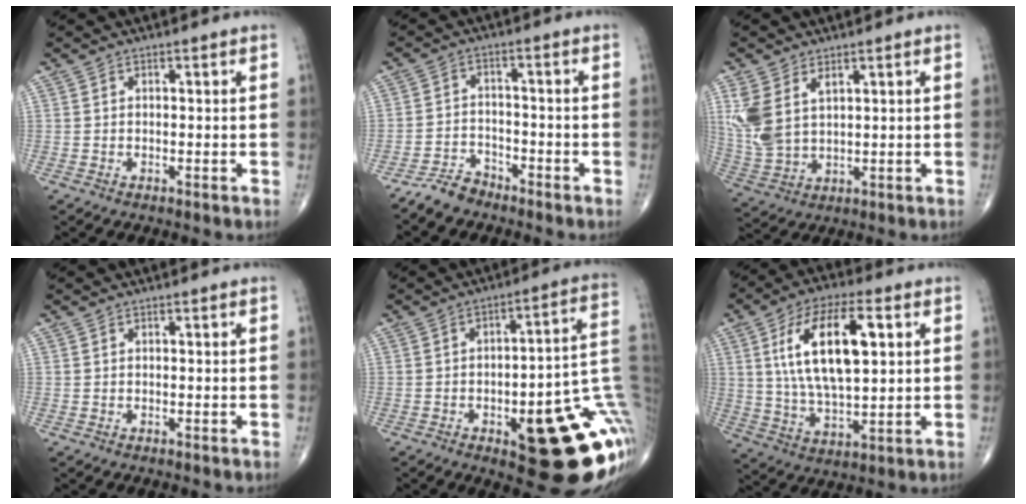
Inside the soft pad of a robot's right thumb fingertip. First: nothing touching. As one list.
[{"total": 4.4, "force": [-4.0, 1.9, 0.5], "torque": [-0.003, 0.019, -0.079]}, {"total": 9.4, "force": [3.7, 5.3, 6.8], "torque": [-0.154, -0.007, 0.088]}, {"total": 0.0}, {"total": 24.0, "force": [-6.9, 8.0, 21.5], "torque": [-0.202, 0.032, -0.075]}, {"total": 17.9, "force": [4.7, 7.7, 15.5], "torque": [-0.270, -0.003, 0.085]}]